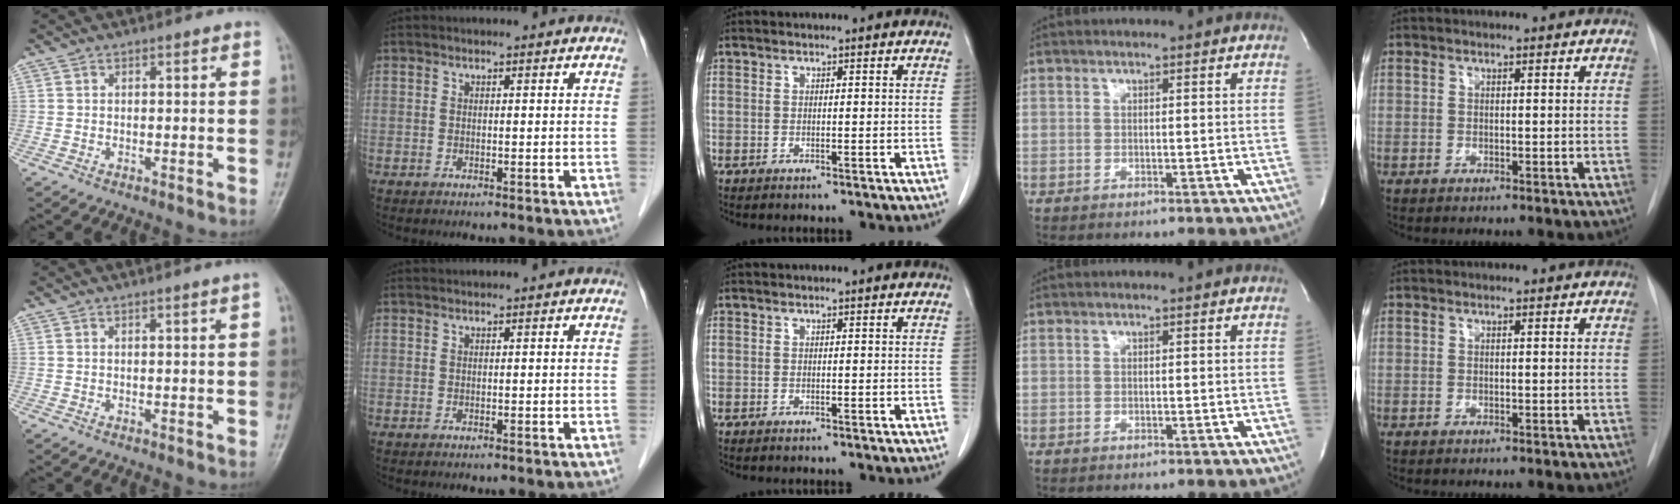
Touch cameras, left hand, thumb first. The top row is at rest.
{"thumb": {"total": 1.1, "force": [0.6, -0.4, 0.8], "torque": [-0.020, -0.005, 0.013]}}